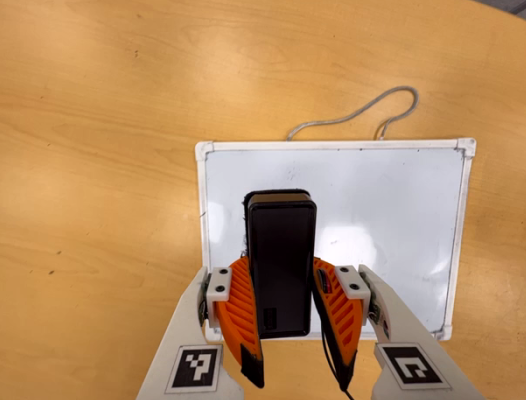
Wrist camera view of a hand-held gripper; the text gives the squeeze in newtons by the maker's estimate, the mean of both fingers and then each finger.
{"total": 4.6, "left": 4.3, "right": 4.9}